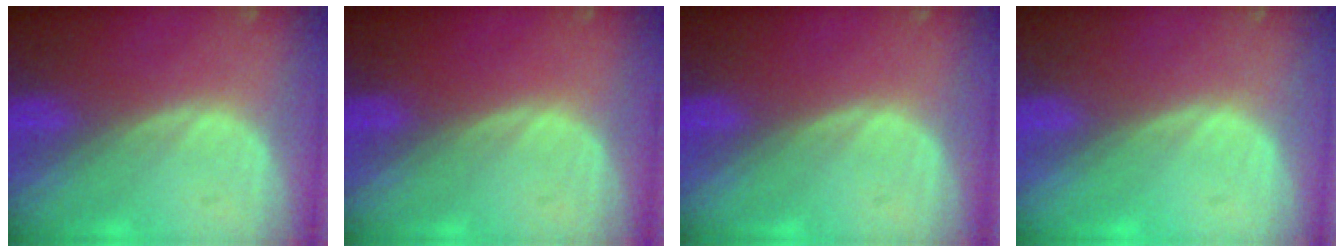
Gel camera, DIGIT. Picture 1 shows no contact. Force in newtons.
{"total": 0.0}
{"total": 0.0}
{"total": 0.6, "press": 0.0, "slide": 0.6}